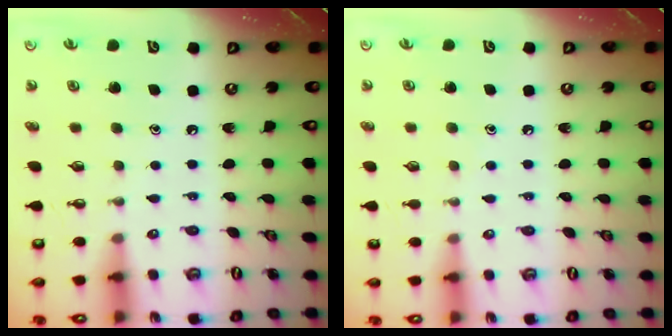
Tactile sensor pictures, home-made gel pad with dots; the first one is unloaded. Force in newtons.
{"total": 2.7, "press": 2.6, "slide": 0.3}